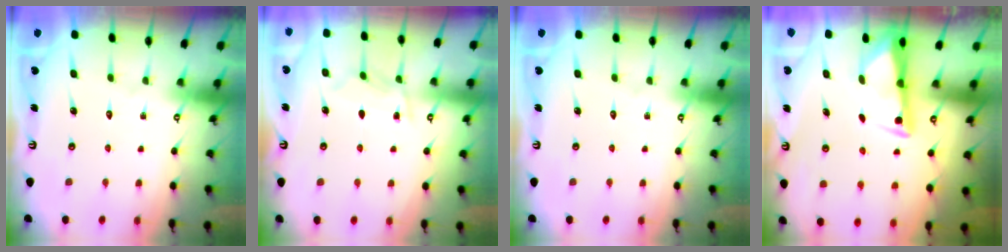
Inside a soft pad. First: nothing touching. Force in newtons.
{"total": 6.1, "press": 6.1, "slide": 0.7}
{"total": 0.0}
{"total": 3.2, "press": 3.1, "slide": 0.4}